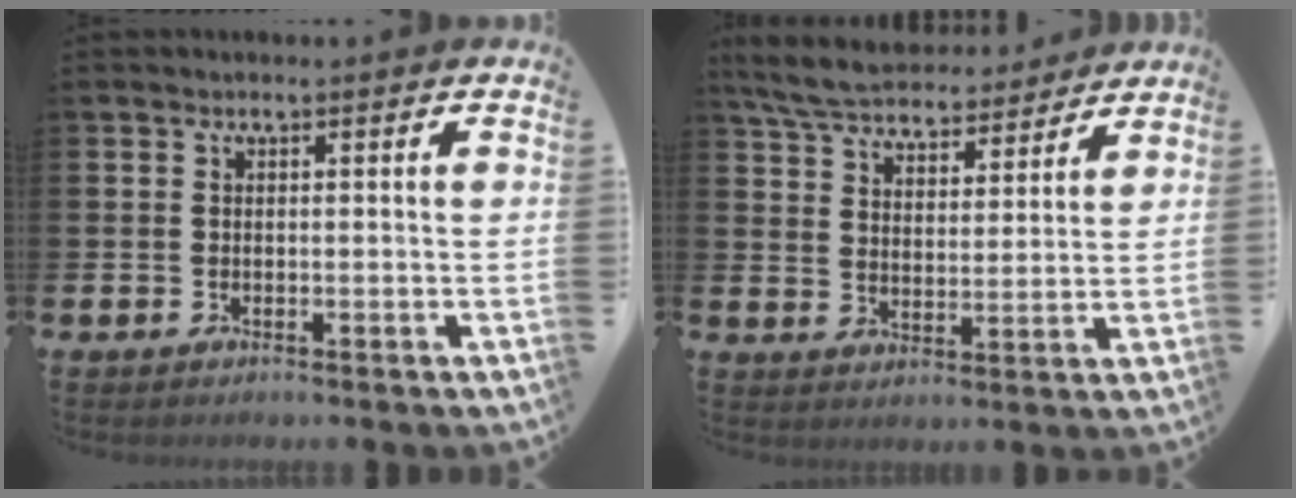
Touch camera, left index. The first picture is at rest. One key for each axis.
{"total": 6.5, "fx": 6.2, "fy": 1.5, "fz": 1.4, "tx": -0.060, "ty": -0.032, "tz": 0.111}